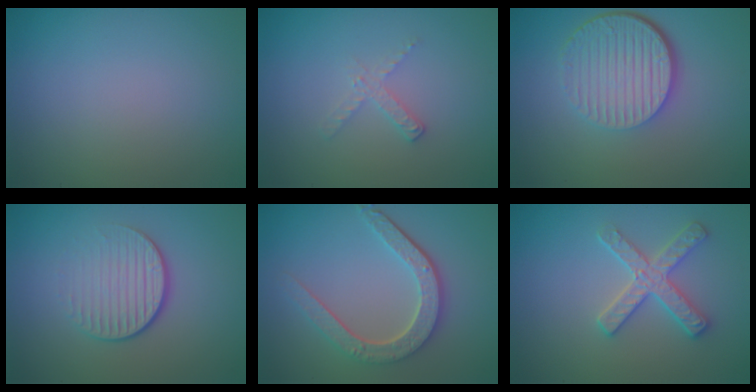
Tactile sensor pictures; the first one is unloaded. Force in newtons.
{"total": 1.4, "press": 1.4, "slide": 0.1}
{"total": 6.7, "press": 4.5, "slide": 5.0}
{"total": 4.1, "press": 2.6, "slide": 3.2}
{"total": 4.7, "press": 3.6, "slide": 3.0}
{"total": 3.0, "press": 2.9, "slide": 0.7}